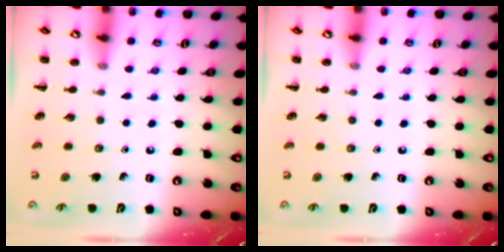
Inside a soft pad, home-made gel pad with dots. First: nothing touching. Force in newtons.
{"total": 0.0}